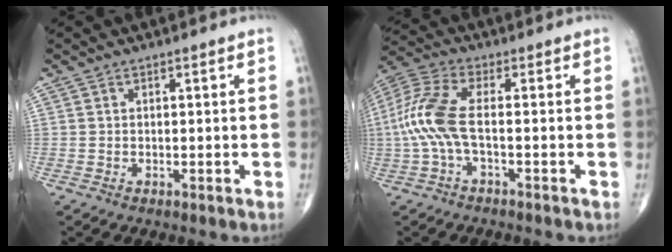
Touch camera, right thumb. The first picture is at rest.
{"total": 9.6, "force": [-1.0, 3.4, 9.0], "torque": [-0.232, 0.026, -0.026]}